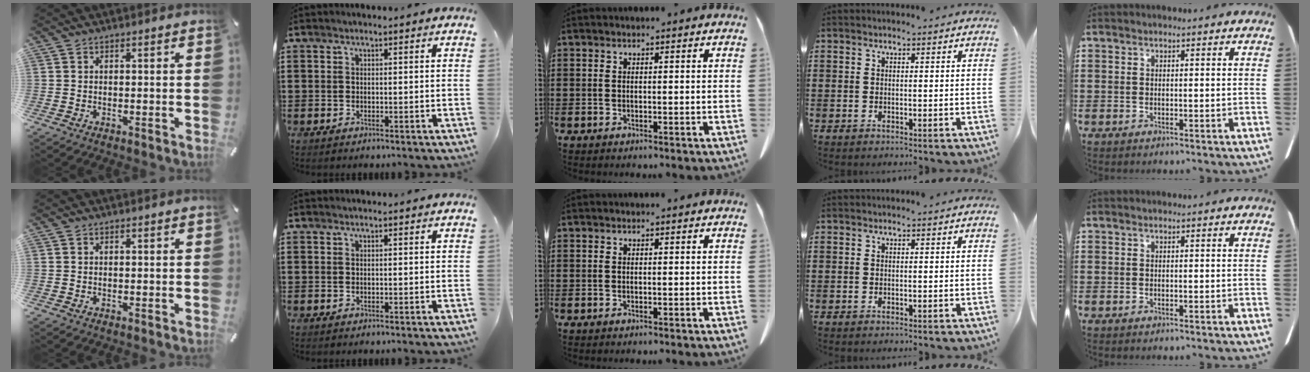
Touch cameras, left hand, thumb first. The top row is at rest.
{}